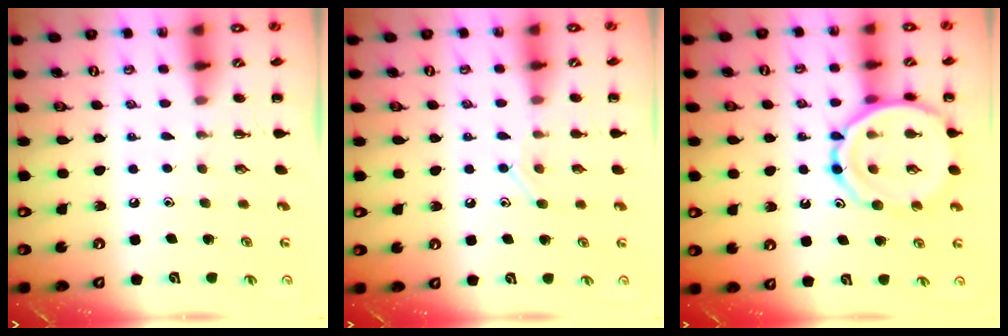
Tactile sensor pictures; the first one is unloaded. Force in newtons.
{"total": 8.0, "press": 7.8, "slide": 1.7}
{"total": 15.2, "press": 15.1, "slide": 1.7}